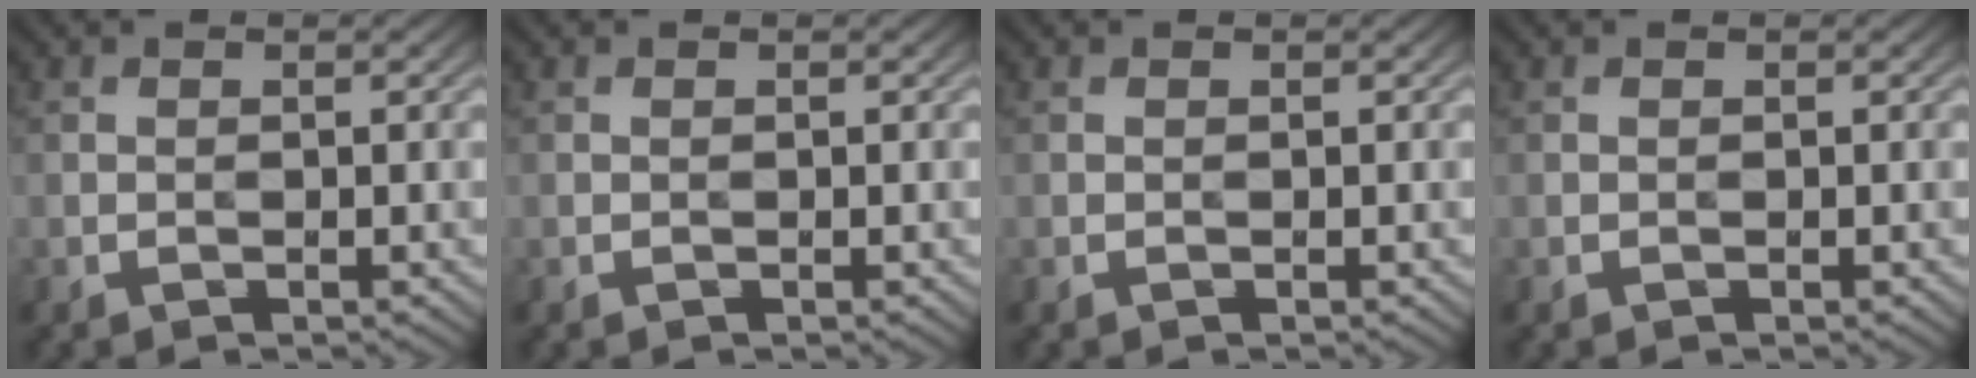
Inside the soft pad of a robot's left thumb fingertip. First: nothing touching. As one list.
[{"total": 0.0}, {"total": 0.0}, {"total": 0.0}]